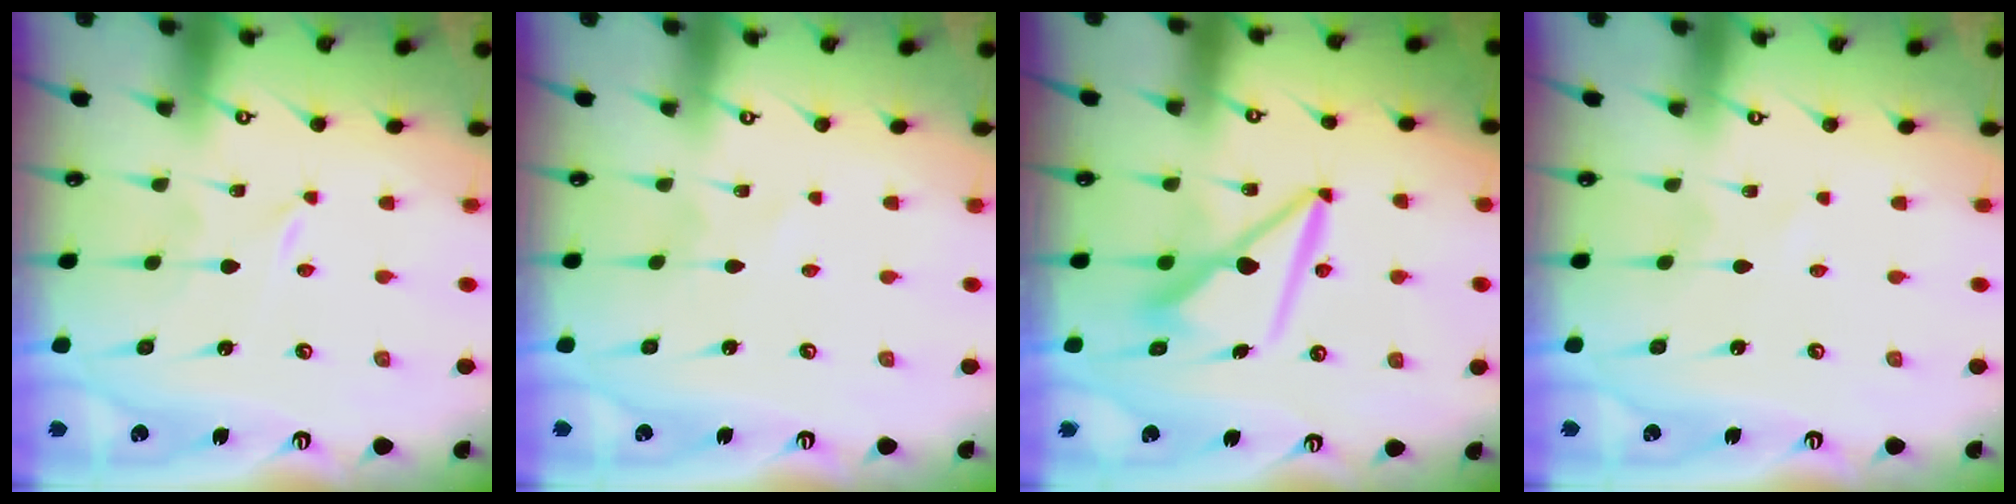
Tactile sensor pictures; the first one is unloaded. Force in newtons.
{"total": 1.0, "press": 1.0, "slide": 0.1}
{"total": 9.0, "press": 9.0, "slide": 0.5}
{"total": 0.0}